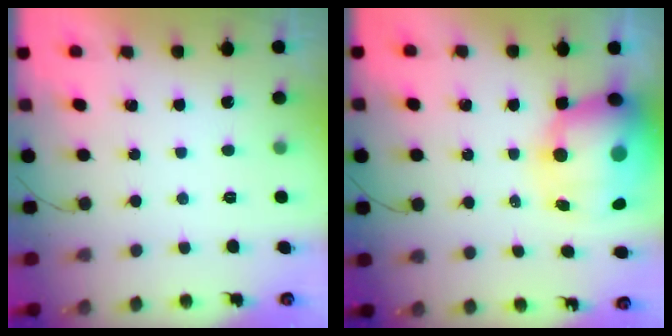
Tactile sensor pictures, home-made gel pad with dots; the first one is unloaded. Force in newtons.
{"total": 18.1, "press": 17.6, "slide": 4.3}